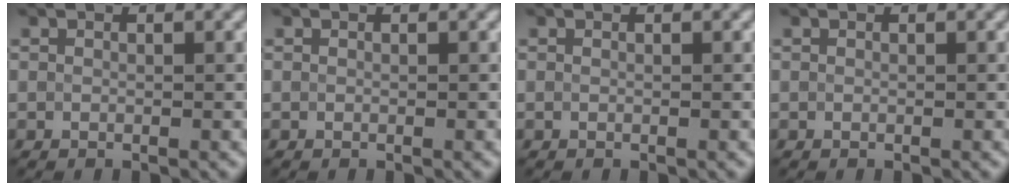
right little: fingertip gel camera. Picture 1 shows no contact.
{"total": 0.0}
{"total": 0.0}
{"total": 0.0}